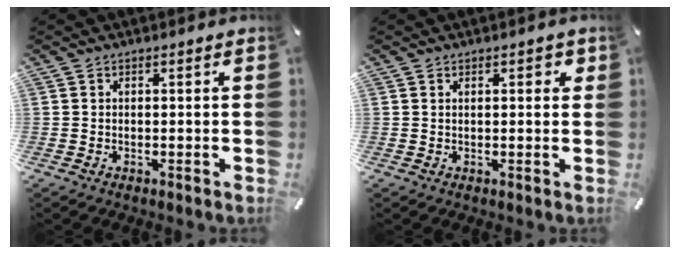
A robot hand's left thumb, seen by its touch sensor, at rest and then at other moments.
{"total": 1.8, "force": [0.7, 0.8, 1.4], "torque": [-0.021, 0.000, 0.010]}